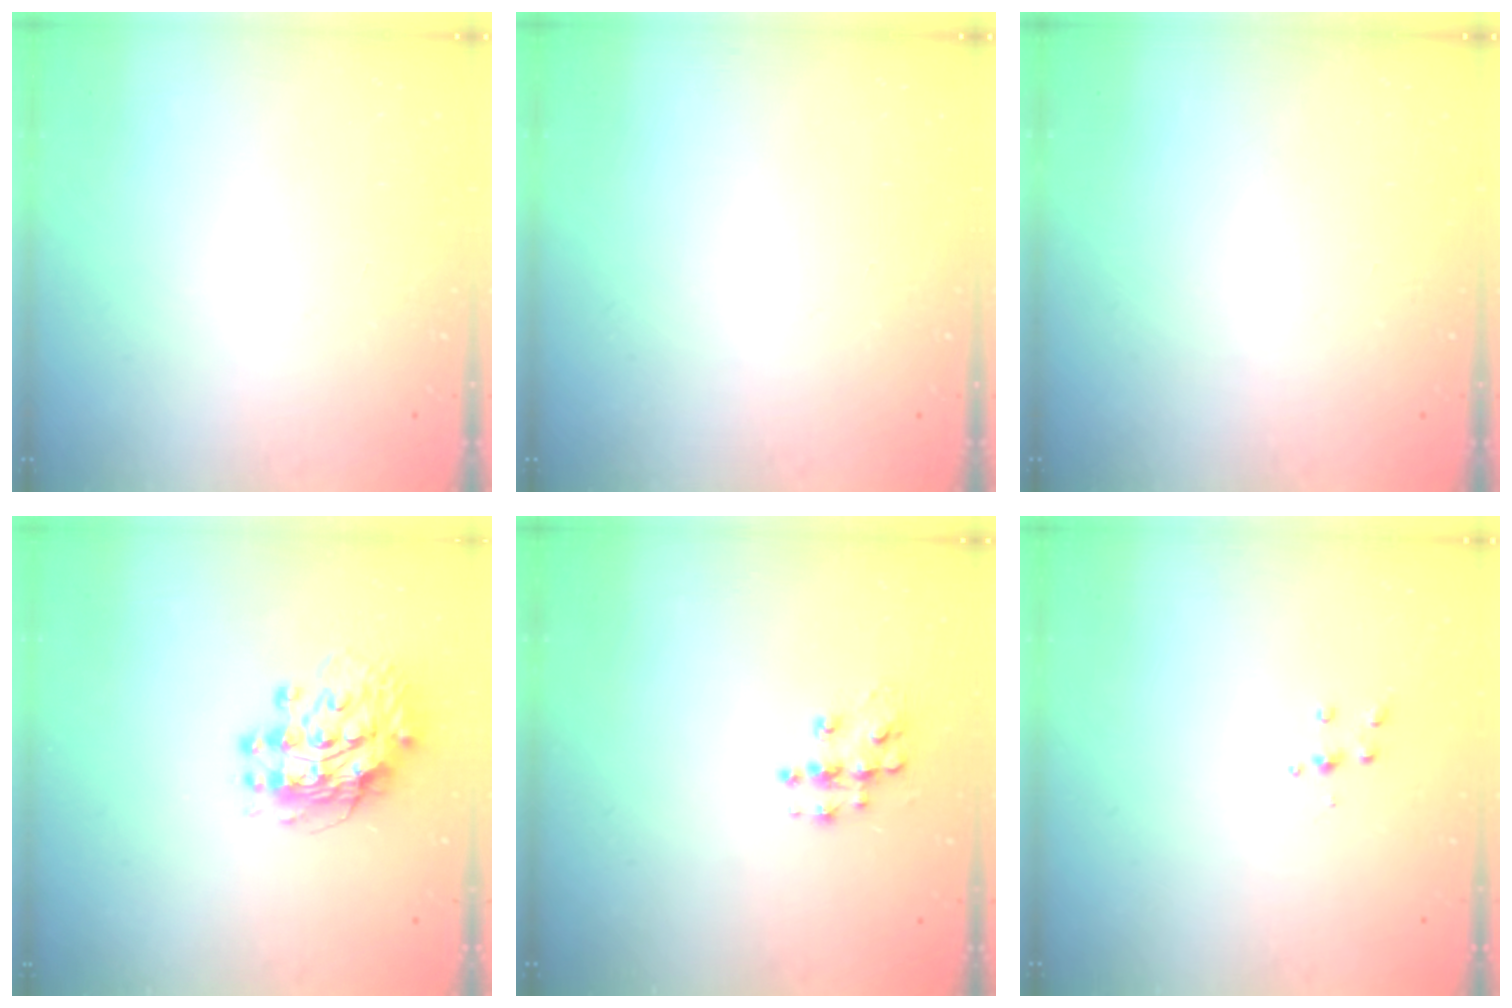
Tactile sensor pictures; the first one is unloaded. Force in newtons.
{"total": 0.0}
{"total": 0.0}
{"total": 11.3, "press": 11.3, "slide": 1.1}
{"total": 9.4, "press": 9.4, "slide": 0.5}
{"total": 3.5, "press": 3.5, "slide": 0.3}